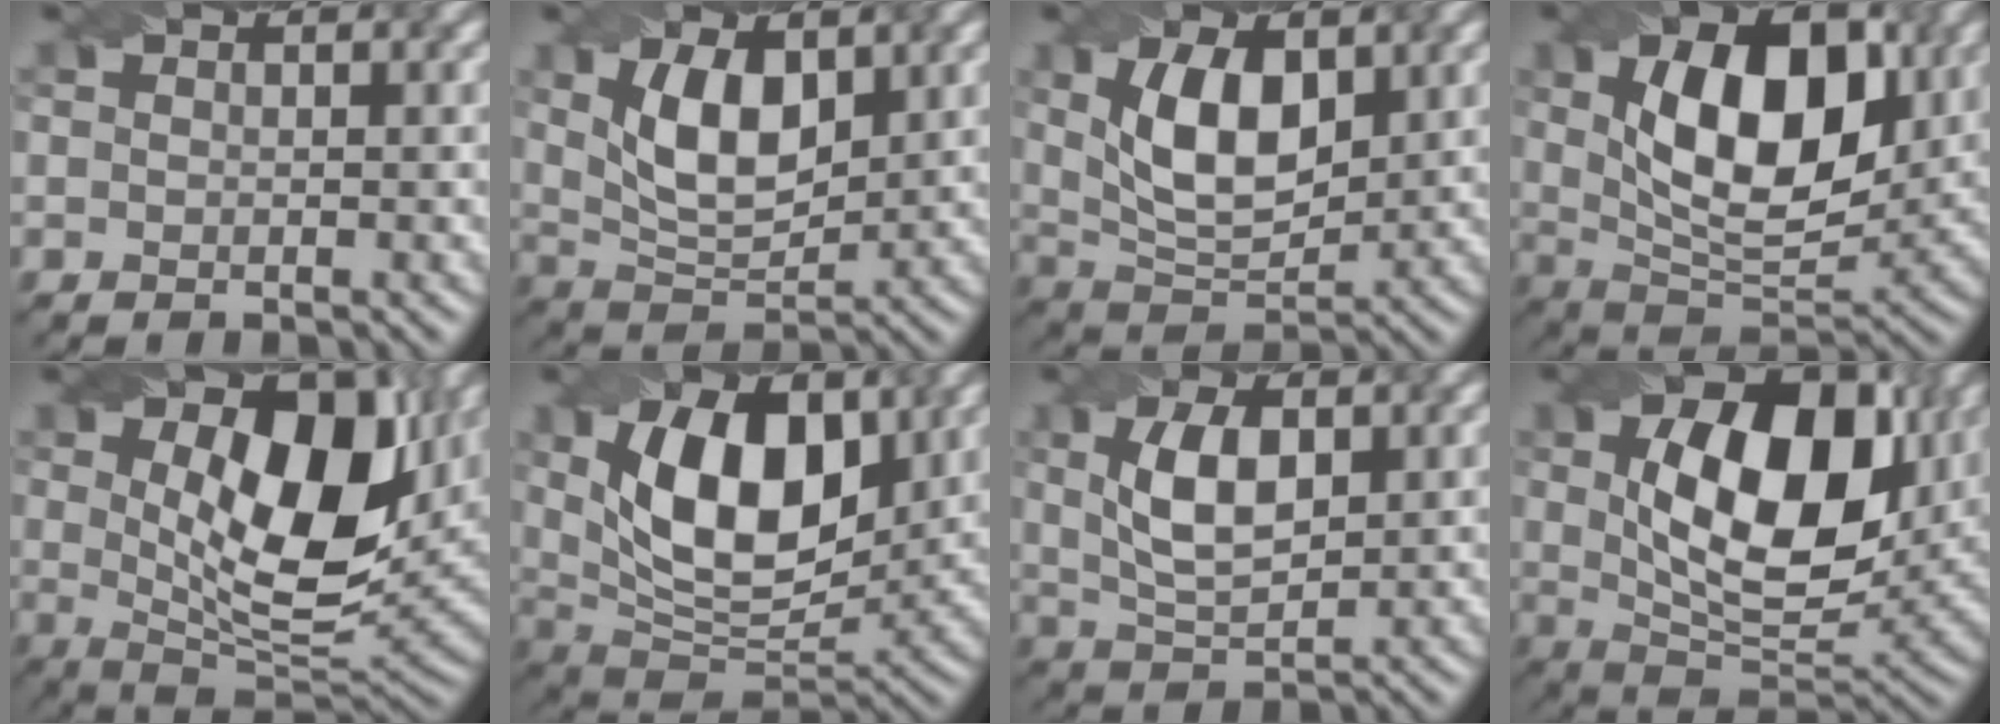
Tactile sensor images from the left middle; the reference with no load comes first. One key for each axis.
{"total": 6.2, "fx": 1.7, "fy": 3.2, "fz": 5.1, "tx": -0.103, "ty": 0.005, "tz": 0.035}
{"total": 7.3, "fx": 1.5, "fy": 3.8, "fz": 6.0, "tx": -0.120, "ty": 0.008, "tz": 0.032}
{"total": 11.2, "fx": 2.3, "fy": 6.0, "fz": 9.2, "tx": -0.145, "ty": 0.005, "tz": 0.037}
{"total": 12.0, "fx": 2.4, "fy": 5.8, "fz": 10.2, "tx": -0.157, "ty": -0.002, "tz": 0.040}
{"total": 11.2, "fx": 2.4, "fy": 6.2, "fz": 9.0, "tx": -0.155, "ty": 0.003, "tz": 0.039}
{"total": 5.2, "fx": 0.8, "fy": 2.5, "fz": 4.4, "tx": -0.096, "ty": 0.009, "tz": 0.021}
{"total": 12.5, "fx": 2.5, "fy": 7.1, "fz": 9.9, "tx": -0.167, "ty": 0.001, "tz": 0.045}